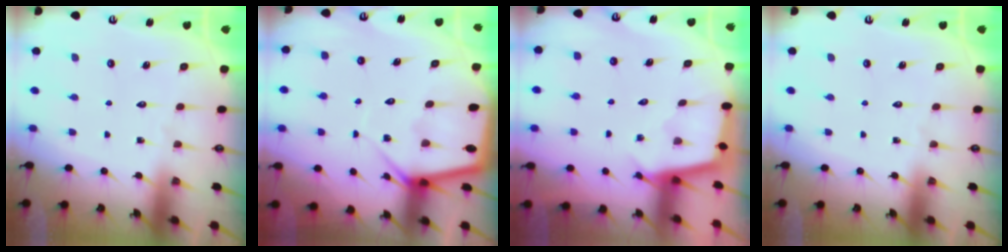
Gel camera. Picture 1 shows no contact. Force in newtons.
{"total": 7.3, "press": 7.3, "slide": 0.5}
{"total": 2.5, "press": 2.5, "slide": 0.2}
{"total": 0.0}